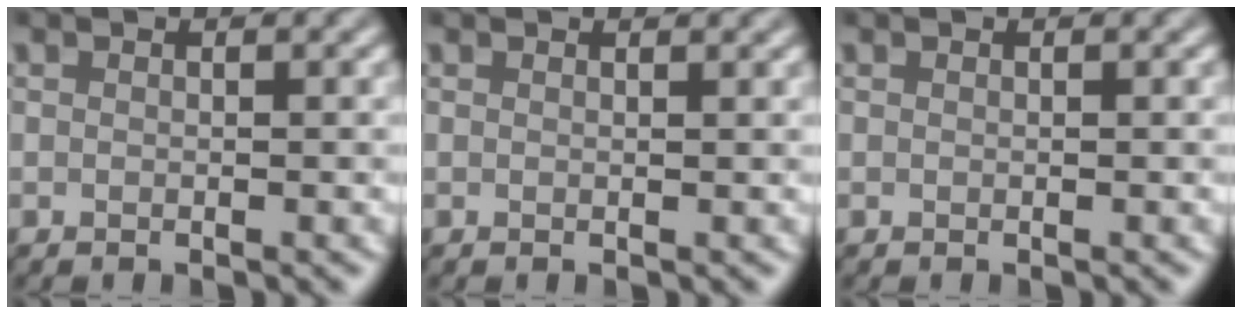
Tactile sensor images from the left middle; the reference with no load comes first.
{"total": 1.0, "force": [0.9, 0.1, 0.3], "torque": [-0.004, -0.002, 0.008]}
{"total": 0.0}